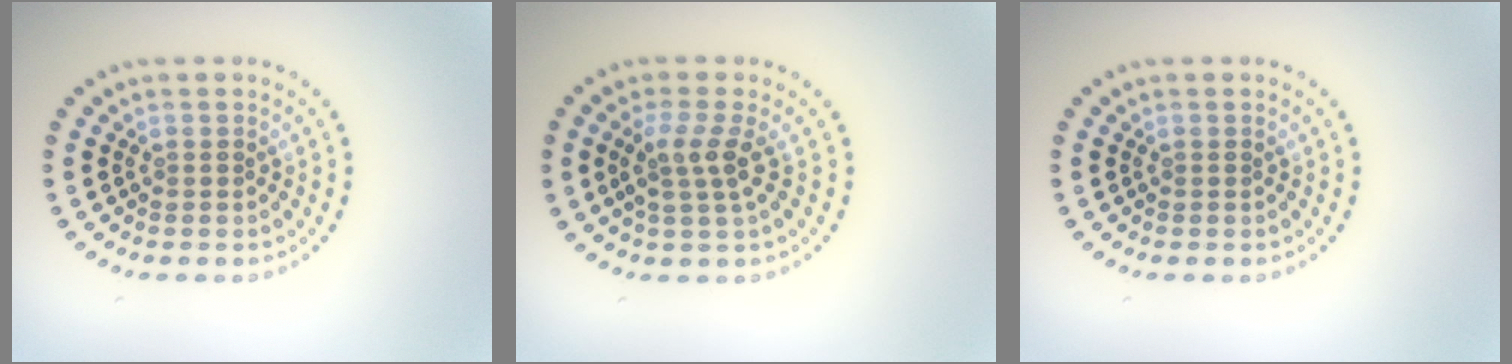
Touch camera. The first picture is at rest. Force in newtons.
{"total": 2.7, "press": 2.1, "slide": 1.7}
{"total": 0.0}